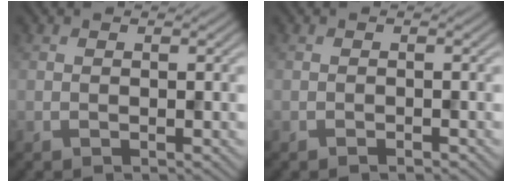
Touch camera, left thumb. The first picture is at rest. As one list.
[{"total": 0.5, "force": [-0.5, 0.1, 0.2], "torque": [-0.001, -0.001, -0.007]}]